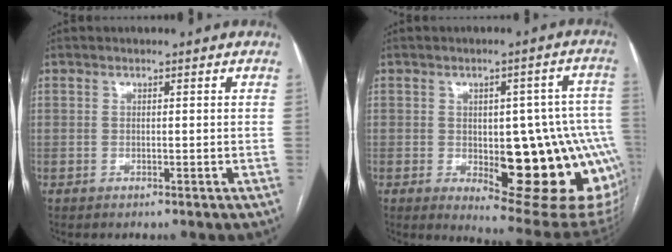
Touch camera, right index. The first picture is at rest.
{"total": 20.4, "force": [-3.8, 6.3, 19.0], "torque": [-0.157, 0.018, -0.023]}